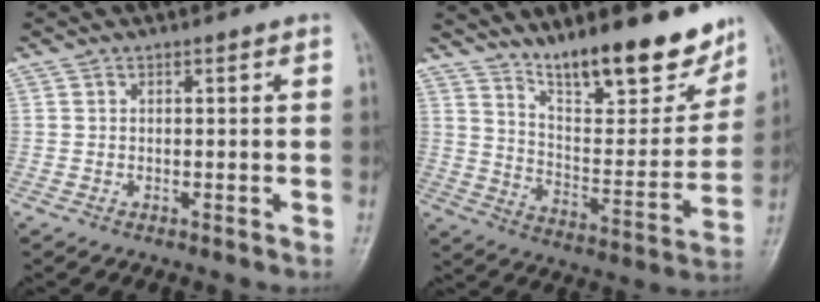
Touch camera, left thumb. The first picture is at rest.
{"total": 18.9, "force": [14.1, 5.6, 11.2], "torque": [-0.124, -0.093, 0.231]}